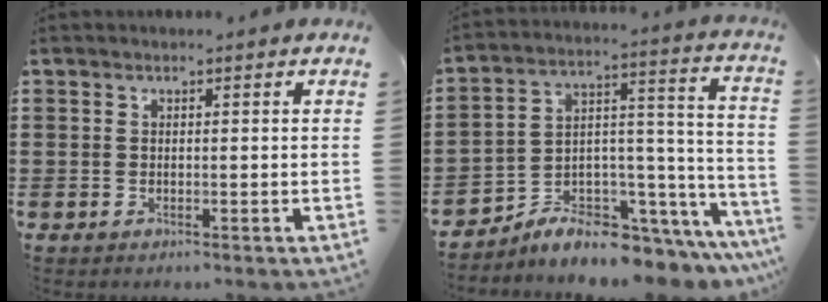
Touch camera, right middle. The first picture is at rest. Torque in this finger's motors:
{"motor_torque": [1.29, -0.85, 0.36, 0.19]}